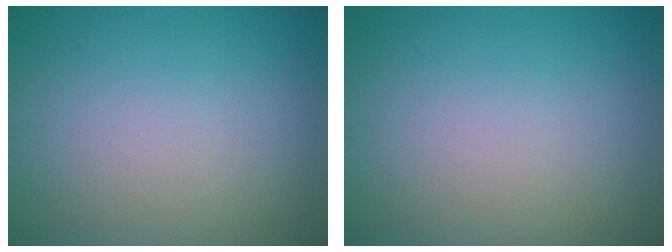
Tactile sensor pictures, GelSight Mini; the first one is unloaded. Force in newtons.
{"total": 0.0}